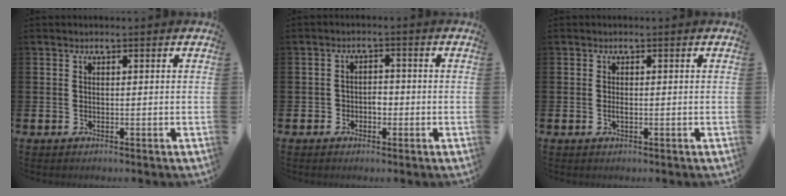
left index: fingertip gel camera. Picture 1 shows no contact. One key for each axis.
{"total": 2.0, "fx": -0.9, "fy": 1.5, "fz": 0.9, "tx": -0.013, "ty": 0.002, "tz": -0.022}
{"total": 0.8, "fx": -0.1, "fy": 0.2, "fz": 0.7, "tx": -0.023, "ty": 0.002, "tz": 0.000}